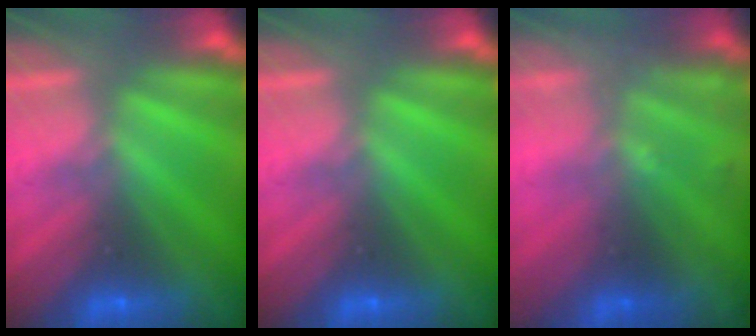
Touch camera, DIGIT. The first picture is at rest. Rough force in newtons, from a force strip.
{"total": 0.0}
{"total": 1.8}